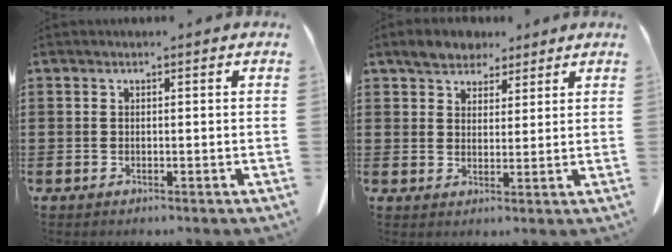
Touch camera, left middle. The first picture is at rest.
{"total": 4.2, "force": [3.6, 2.0, 0.7], "torque": [-0.020, -0.001, 0.067]}